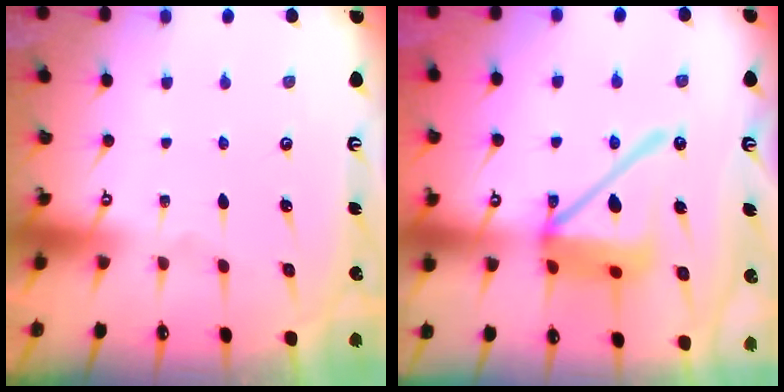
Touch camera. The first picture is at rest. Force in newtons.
{"total": 16.4, "press": 16.2, "slide": 2.2}